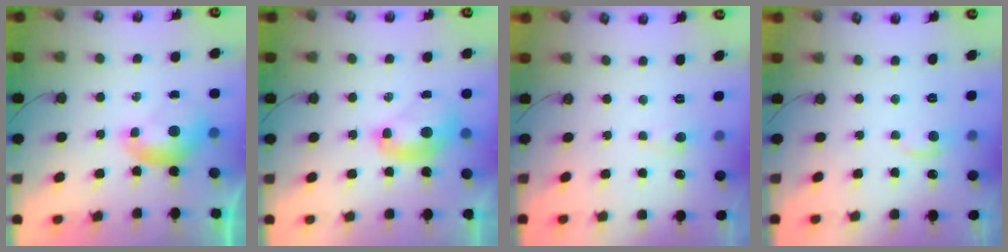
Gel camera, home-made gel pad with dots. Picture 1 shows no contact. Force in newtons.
{"total": 2.5, "press": 2.5, "slide": 0.1}
{"total": 0.6, "press": 0.4, "slide": 0.4}
{"total": 1.1, "press": 0.7, "slide": 0.8}